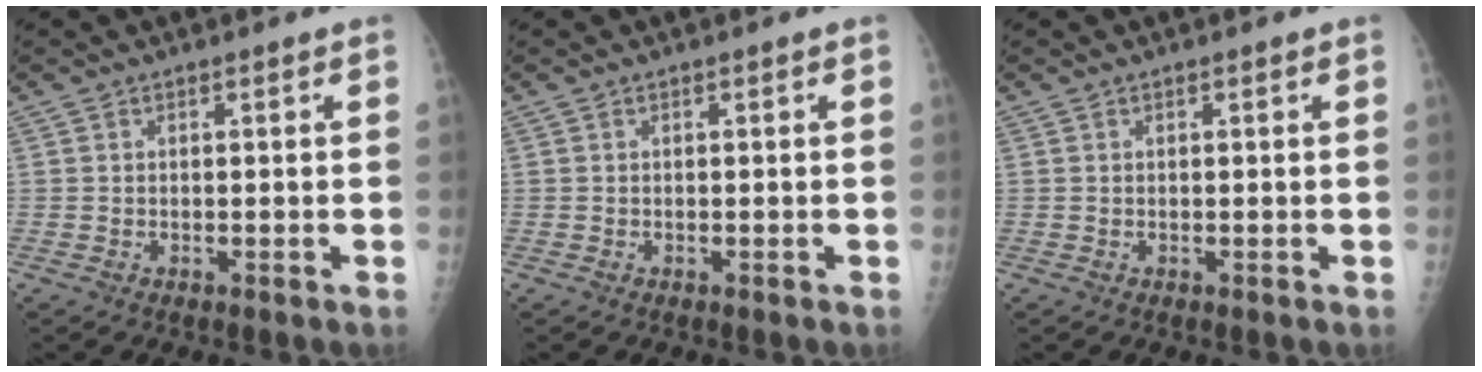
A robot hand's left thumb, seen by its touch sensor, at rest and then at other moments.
{"total": 0.0}
{"total": 0.0}